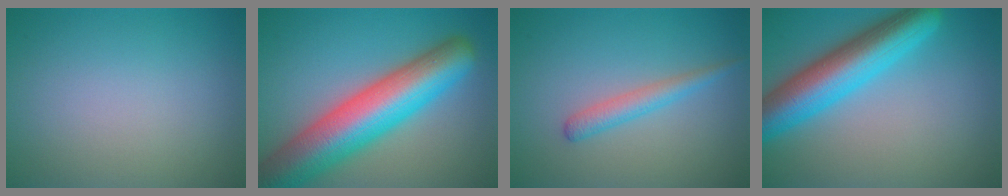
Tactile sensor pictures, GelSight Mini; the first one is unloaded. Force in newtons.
{"total": 11.8, "press": 11.8, "slide": 0.6}
{"total": 2.1, "press": 2.1, "slide": 0.0}
{"total": 8.3, "press": 8.3, "slide": 0.2}